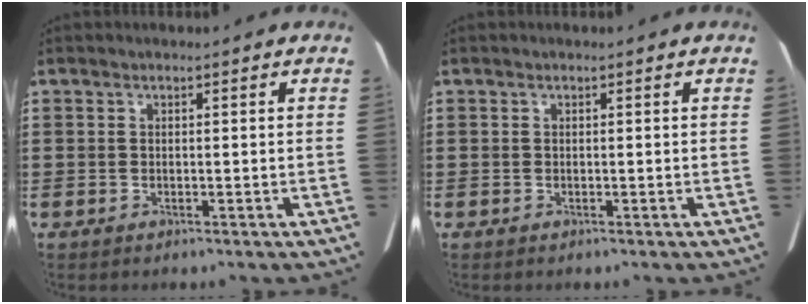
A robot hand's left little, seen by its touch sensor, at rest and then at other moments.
{"total": 0.0}